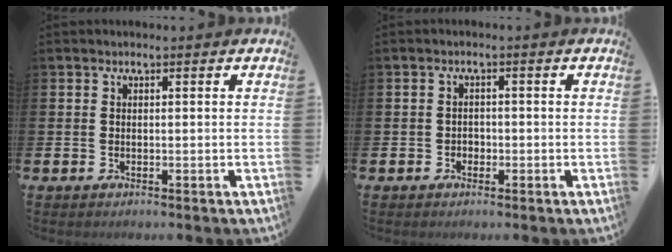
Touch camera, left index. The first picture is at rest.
{"total": 1.3, "force": [-0.6, 1.1, 0.2], "torque": [-0.007, 0.004, -0.016]}